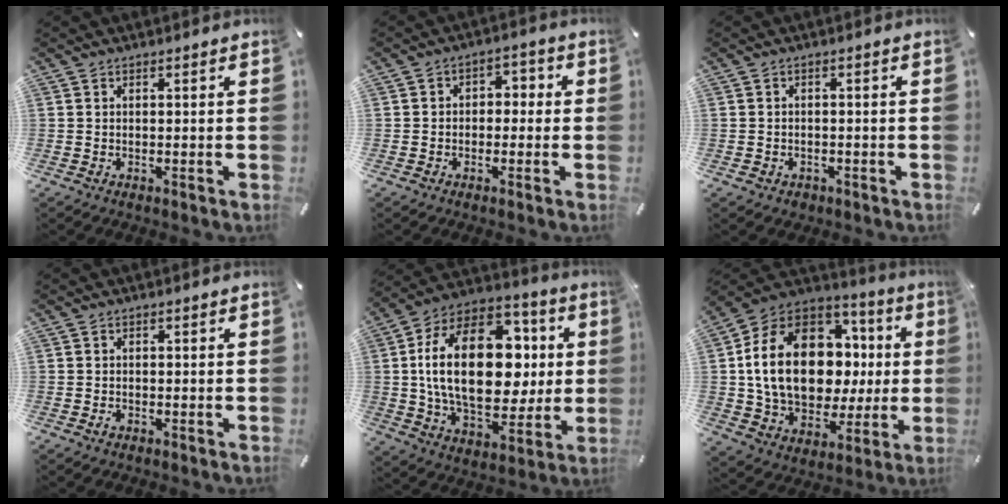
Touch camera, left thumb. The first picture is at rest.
{"total": 3.7, "force": [-2.0, 2.8, 1.4], "torque": [-0.026, 0.018, -0.041]}
{"total": 1.7, "force": [-0.8, 1.4, 0.4], "torque": [-0.009, 0.005, -0.020]}
{"total": 0.8, "force": [-0.4, 0.6, 0.5], "torque": [-0.009, 0.000, -0.009]}
{"total": 27.2, "force": [2.6, 16.9, 21.2], "torque": [-0.408, 0.005, 0.048]}
{"total": 22.0, "force": [2.7, 15.5, 15.4], "torque": [-0.310, -0.014, 0.052]}